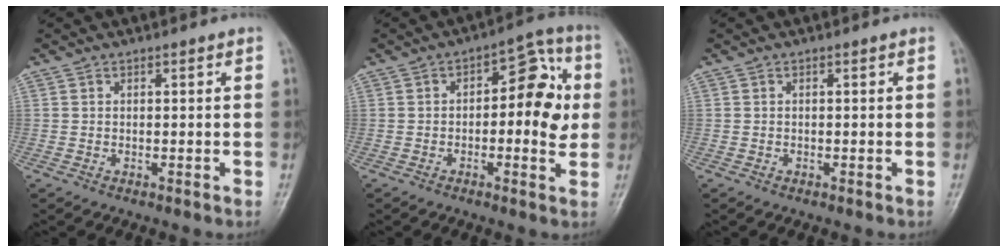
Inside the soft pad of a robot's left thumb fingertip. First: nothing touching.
{"total": 11.1, "force": [0.7, 5.4, 9.7], "torque": [-0.097, 0.027, 0.002]}
{"total": 0.0}